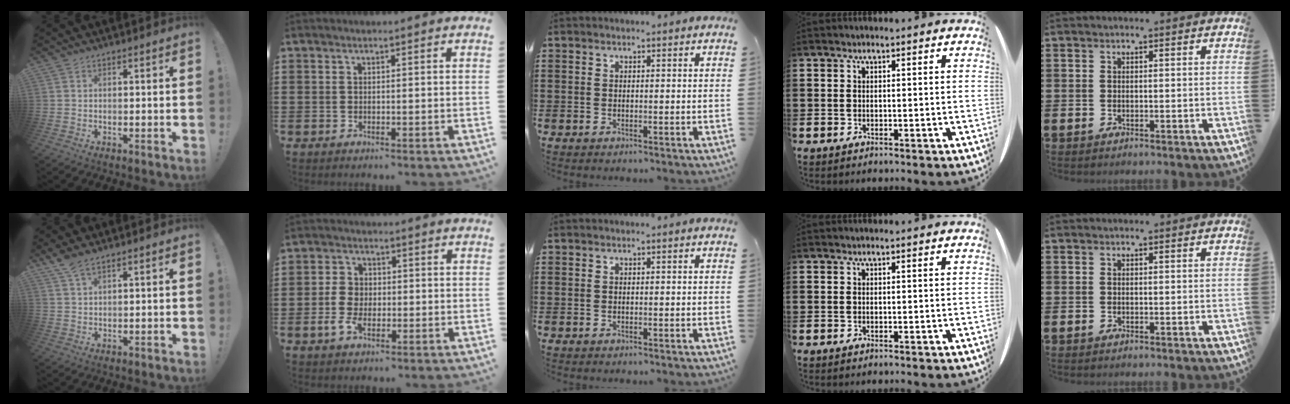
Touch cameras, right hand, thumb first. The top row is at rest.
{"thumb": {"total": 4.2, "force": [3.3, 0.6, 2.6], "torque": [-0.051, -0.018, 0.058]}, "index": {"total": 4.4, "force": [-0.9, 3.3, 2.7], "torque": [-0.070, 0.005, -0.020]}}